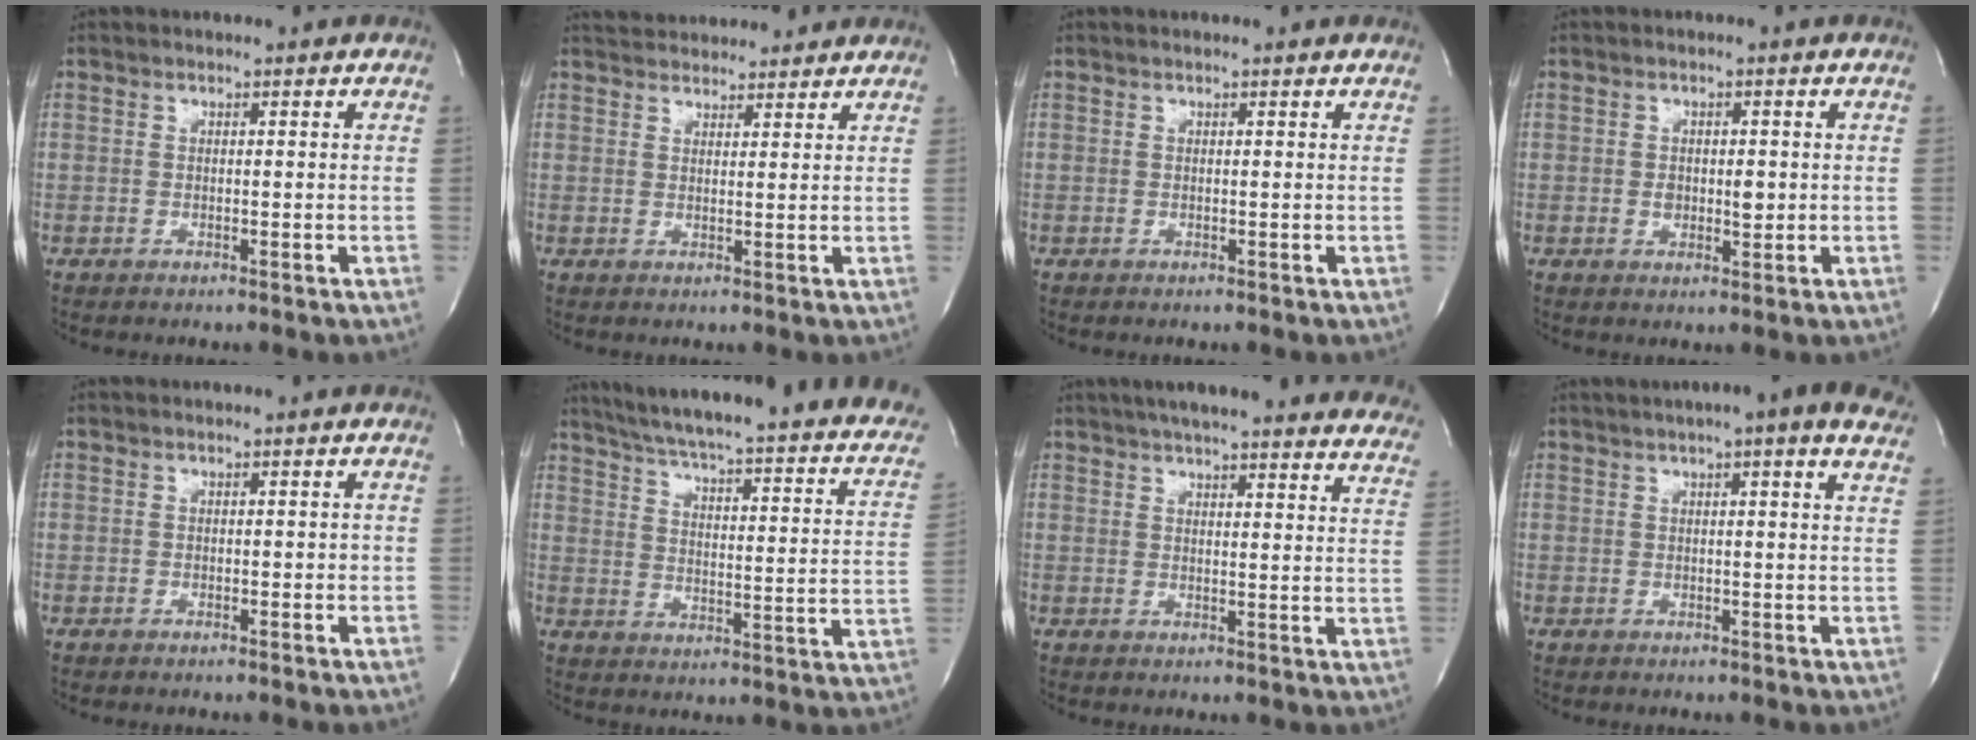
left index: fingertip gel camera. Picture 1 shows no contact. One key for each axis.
{"total": 8.3, "fx": 7.9, "fy": 1.9, "fz": 1.7, "tx": -0.024, "ty": 0.030, "tz": 0.109}
{"total": 0.9, "fx": 0.8, "fy": 0.0, "fz": 0.3, "tx": -0.009, "ty": 0.006, "tz": 0.010}
{"total": 2.9, "fx": -0.1, "fy": 1.7, "fz": 2.3, "tx": -0.036, "ty": -0.003, "tz": 0.004}
{"total": 0.8, "fx": -0.1, "fy": 0.5, "fz": 0.6, "tx": -0.008, "ty": 0.003, "tz": 0.000}
{"total": 27.1, "fx": 20.9, "fy": 4.7, "fz": 16.6, "tx": -0.238, "ty": -0.017, "tz": 0.251}
{"total": 27.9, "fx": 25.0, "fy": 3.7, "fz": 11.8, "tx": -0.169, "ty": -0.046, "tz": 0.286}
{"total": 10.7, "fx": 7.9, "fy": 0.9, "fz": 7.3, "tx": -0.103, "ty": 0.027, "tz": 0.089}